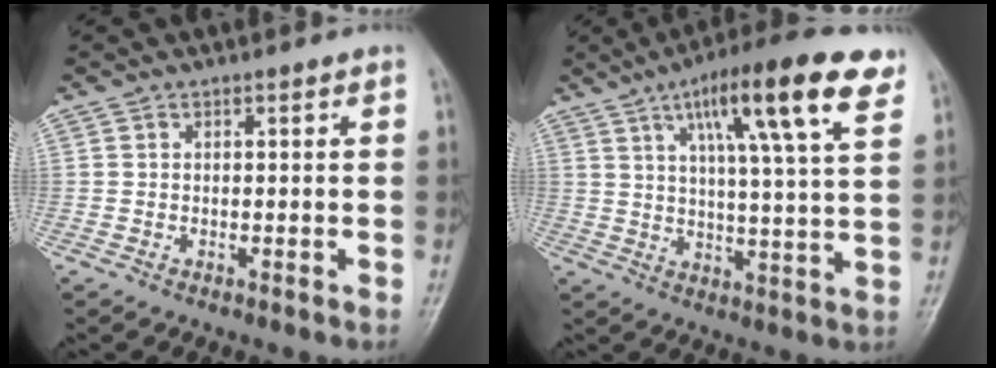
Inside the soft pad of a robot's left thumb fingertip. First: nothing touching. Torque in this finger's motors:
{"motor_torque": [0.48, 0.42, 1.74, -1.03, 0.16]}